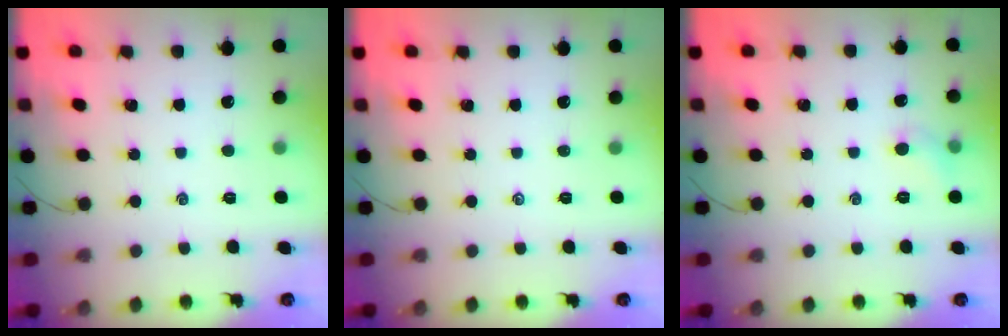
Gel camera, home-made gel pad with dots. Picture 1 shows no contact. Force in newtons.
{"total": 0.0}
{"total": 4.8, "press": 4.6, "slide": 1.4}